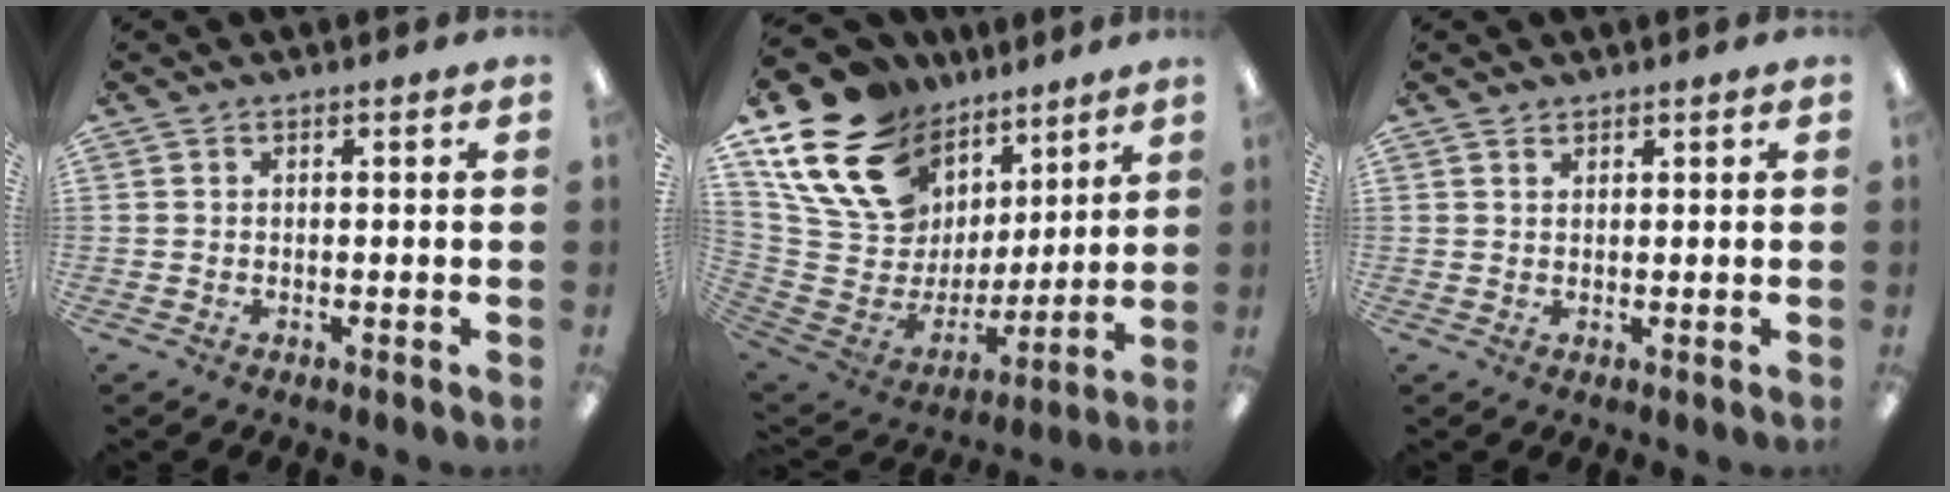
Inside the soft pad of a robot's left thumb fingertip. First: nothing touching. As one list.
[{"total": 20.9, "force": [13.0, 13.5, 9.2], "torque": [-0.203, -0.077, 0.257]}, {"total": 1.1, "force": [1.0, 0.4, 0.2], "torque": [-0.004, 0.000, 0.020]}]